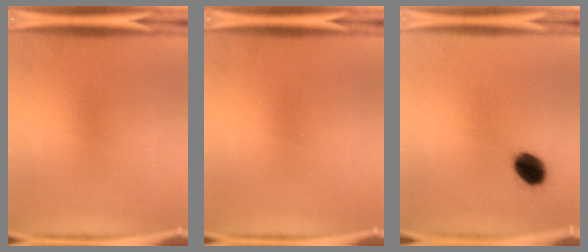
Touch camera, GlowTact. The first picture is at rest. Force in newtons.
{"total": 0.0}
{"total": 7.1}